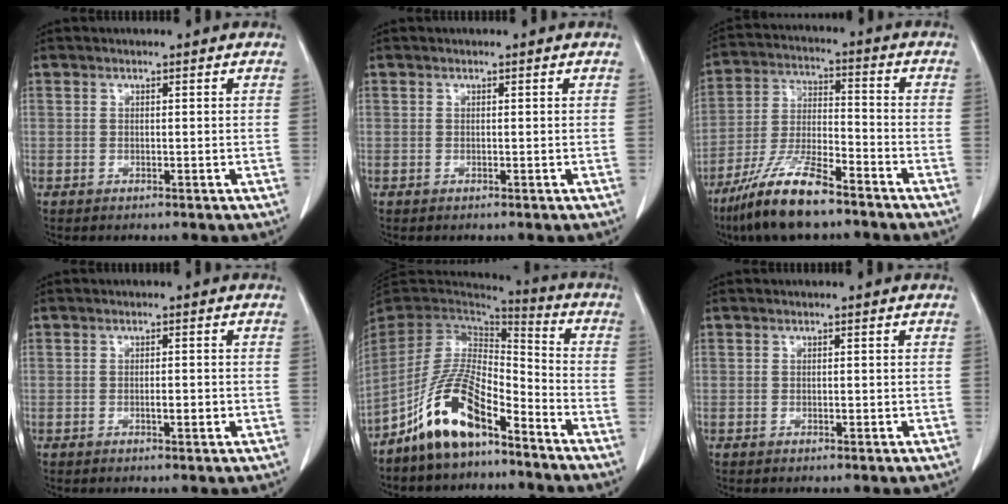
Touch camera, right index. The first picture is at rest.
{"total": 0.0}
{"total": 12.9, "force": [-9.3, 2.3, 8.6], "torque": [-0.173, -0.020, -0.173]}
{"total": 1.9, "force": [-0.5, 0.5, 1.7], "torque": [-0.032, -0.001, -0.005]}
{"total": 12.9, "force": [-8.1, 4.3, 9.1], "torque": [-0.190, 0.012, -0.155]}
{"total": 0.5, "force": [-0.1, 0.3, 0.5], "torque": [-0.007, -0.001, 0.000]}